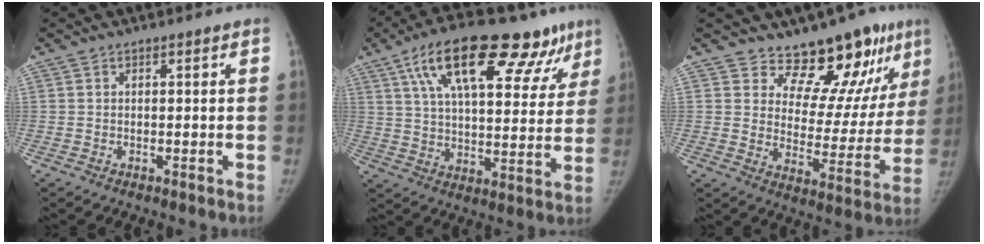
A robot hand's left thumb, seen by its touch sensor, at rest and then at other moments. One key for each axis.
{"total": 25.7, "fx": 14.3, "fy": 10.6, "fz": 18.5, "tx": -0.246, "ty": 0.000, "tz": 0.221}
{"total": 14.9, "fx": 11.6, "fy": 5.8, "fz": 7.3, "tx": -0.046, "ty": -0.097, "tz": 0.165}